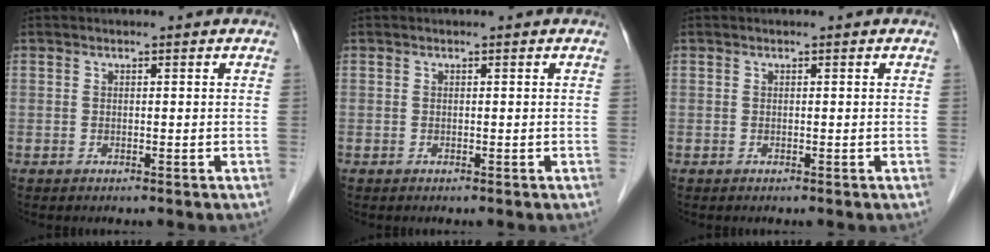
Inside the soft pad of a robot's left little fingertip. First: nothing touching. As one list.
[{"total": 0.0}, {"total": 0.0}]